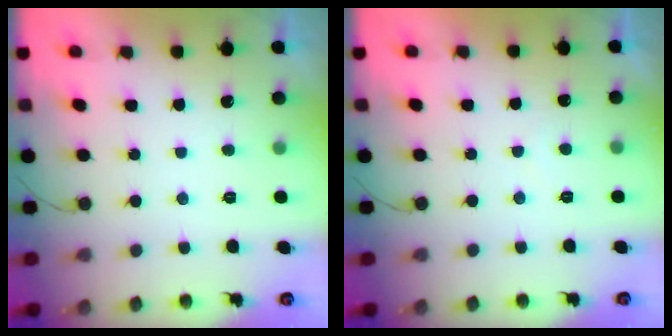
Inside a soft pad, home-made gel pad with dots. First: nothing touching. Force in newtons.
{"total": 4.1, "press": 4.1, "slide": 0.1}